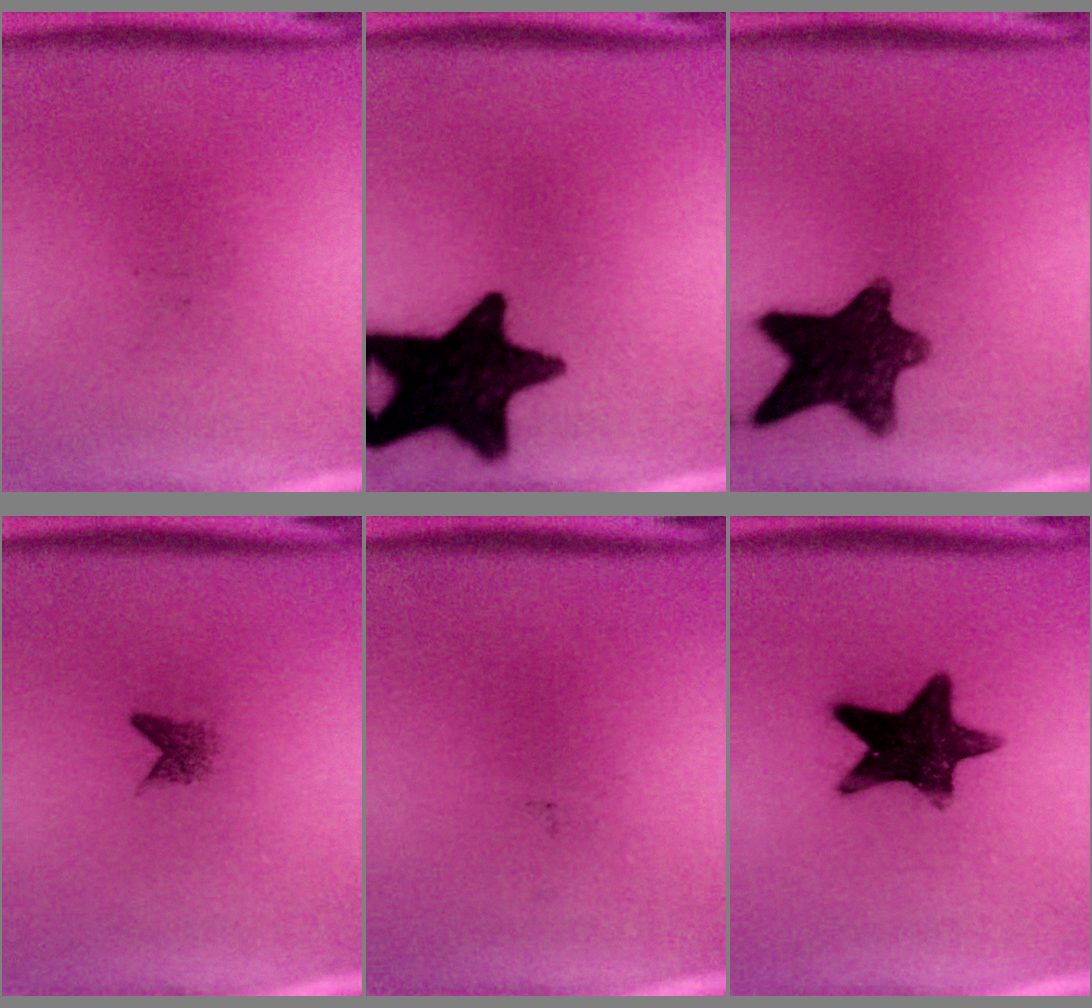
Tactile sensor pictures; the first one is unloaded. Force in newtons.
{"total": 18.0}
{"total": 12.1}
{"total": 1.6}
{"total": 0.0}
{"total": 14.1}